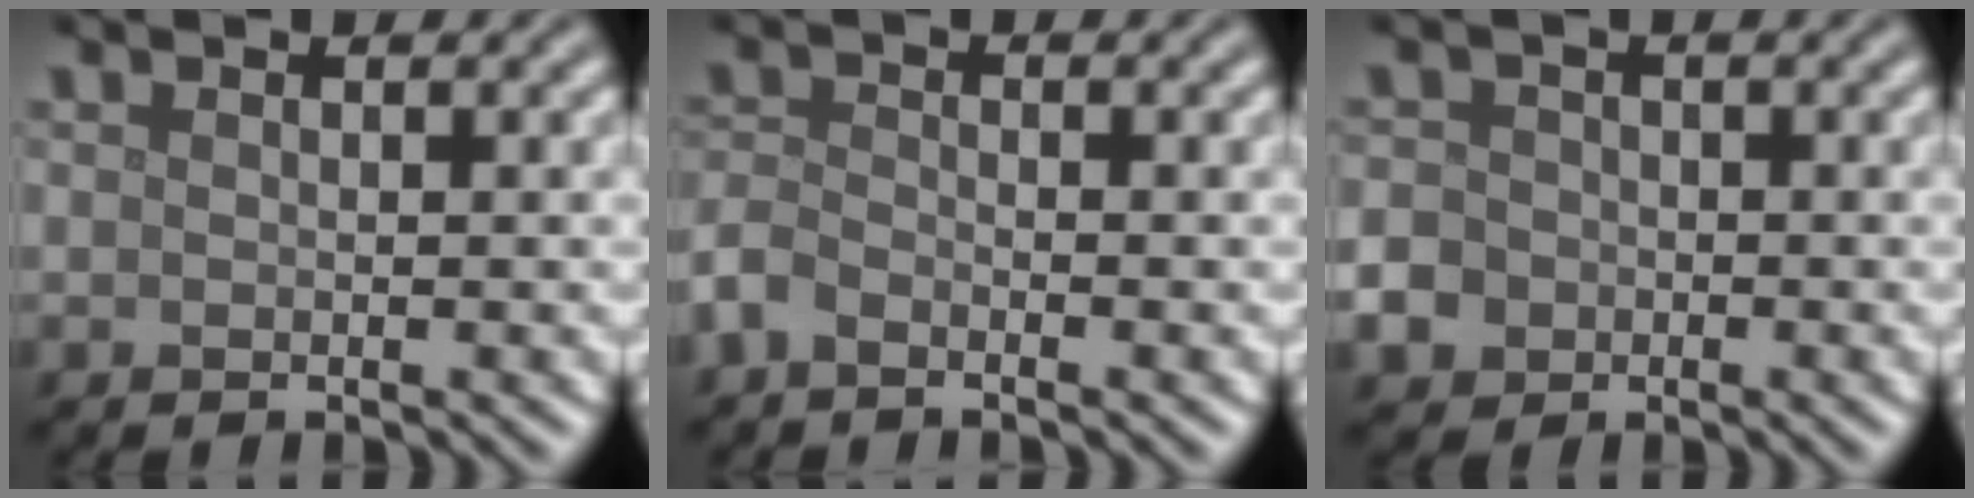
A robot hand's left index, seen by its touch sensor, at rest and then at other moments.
{"total": 2.0, "force": [-1.5, 0.8, 1.0], "torque": [-0.021, 0.001, -0.041]}
{"total": 4.8, "force": [-2.1, 4.1, 1.5], "torque": [-0.026, -0.009, -0.054]}